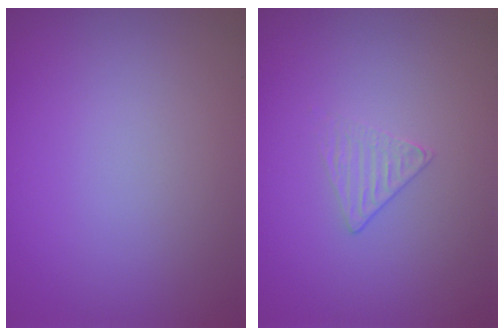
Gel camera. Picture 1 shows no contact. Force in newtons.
{"total": 1.1, "press": 0.5, "slide": 1.0}